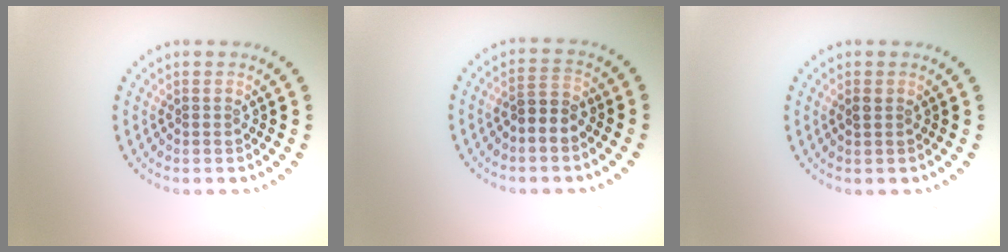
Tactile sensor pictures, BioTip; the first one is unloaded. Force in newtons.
{"total": 2.4, "press": 2.3, "slide": 0.7}
{"total": 0.8, "press": 0.8, "slide": 0.2}